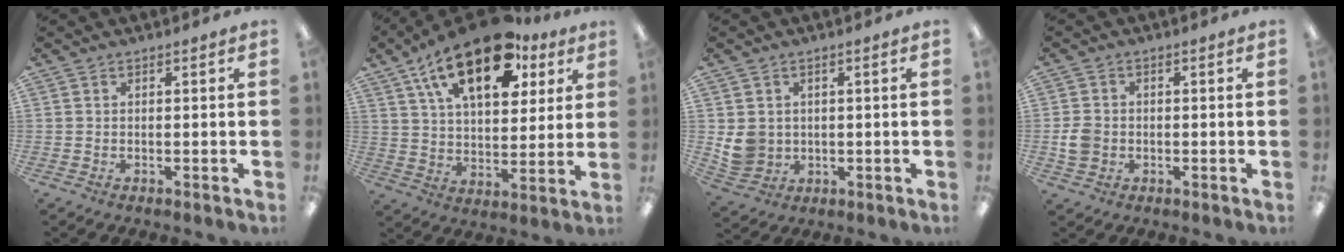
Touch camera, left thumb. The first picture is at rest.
{"total": 21.3, "force": [12.8, 10.1, 13.7], "torque": [-0.227, -0.050, 0.216]}
{"total": 5.8, "force": [1.0, 5.5, 1.7], "torque": [-0.033, 0.006, 0.024]}
{"total": 4.2, "force": [-0.7, 3.7, 2.0], "torque": [-0.034, 0.002, -0.013]}